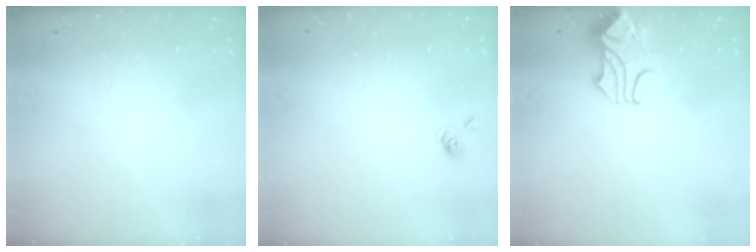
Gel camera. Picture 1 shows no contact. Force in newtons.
{"total": 2.0, "press": 1.9, "slide": 0.3}
{"total": 1.7, "press": 1.3, "slide": 1.1}